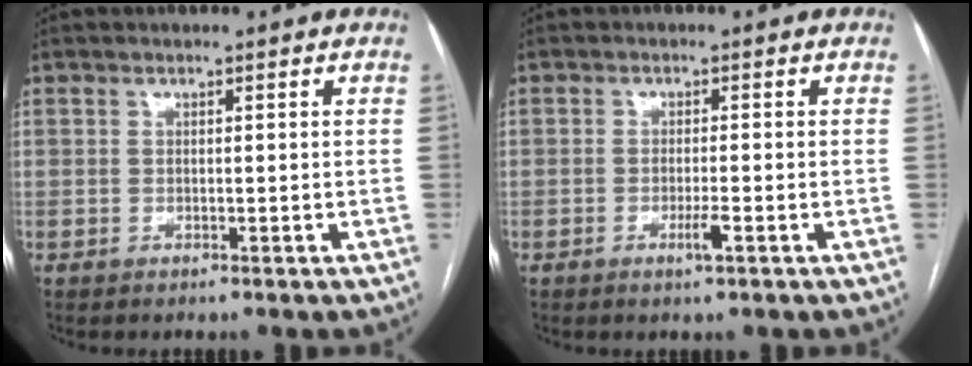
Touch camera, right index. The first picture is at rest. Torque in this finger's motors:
{"motor_torque": [0.53, 0.11, 0.30, 0.05]}